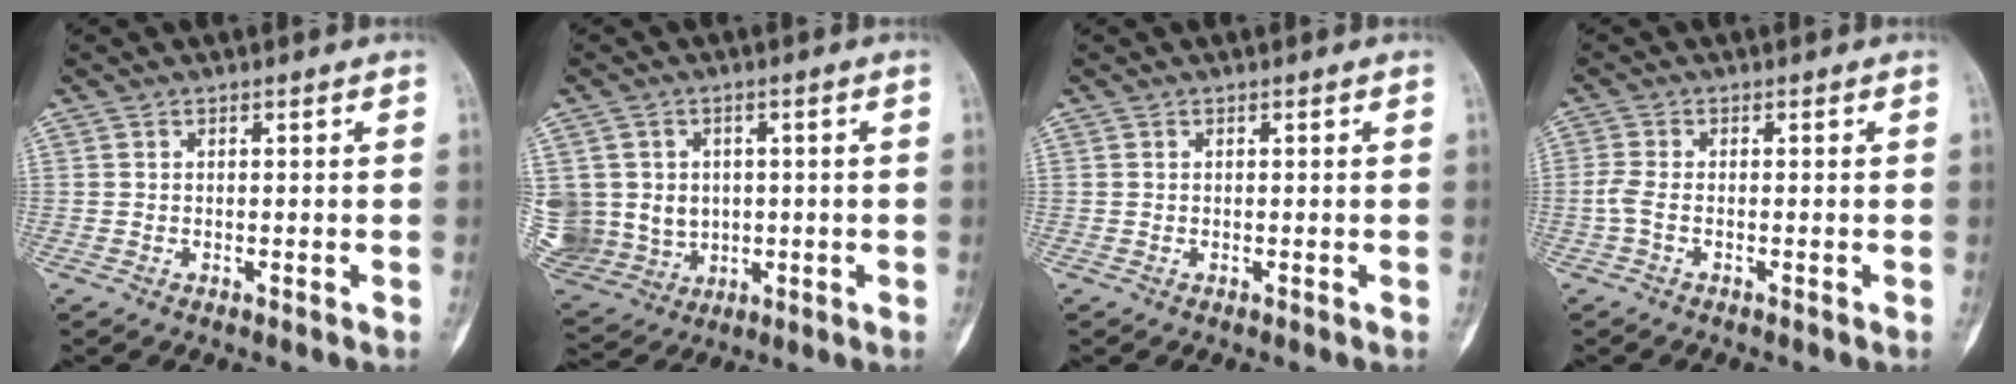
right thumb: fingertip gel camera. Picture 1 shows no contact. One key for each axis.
{"total": 15.4, "fx": 0.0, "fy": 13.9, "fz": 6.7, "tx": -0.154, "ty": 0.020, "tz": 0.030}
{"total": 0.0}
{"total": 2.3, "fx": -0.8, "fy": 0.8, "fz": 2.0, "tx": -0.055, "ty": -0.002, "tz": -0.022}